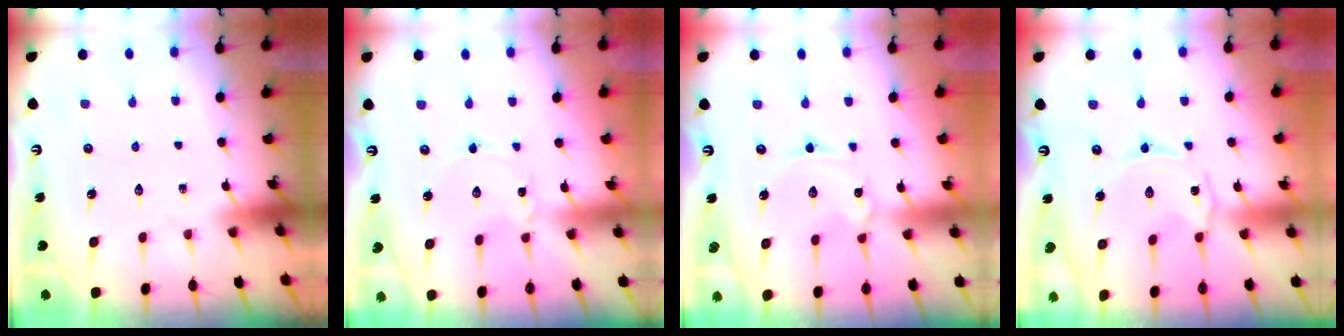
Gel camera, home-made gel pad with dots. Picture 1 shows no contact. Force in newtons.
{"total": 1.5, "press": 1.5, "slide": 0.2}
{"total": 1.6, "press": 1.6, "slide": 0.2}
{"total": 1.4, "press": 1.3, "slide": 0.5}